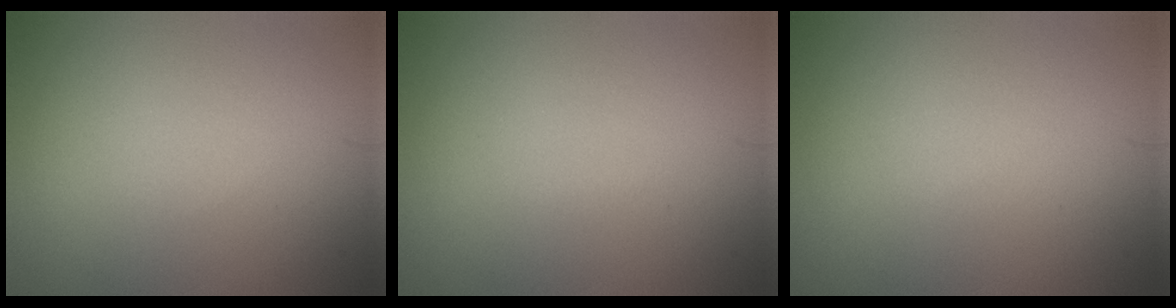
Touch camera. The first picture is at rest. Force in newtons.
{"total": 0.0}
{"total": 0.0}